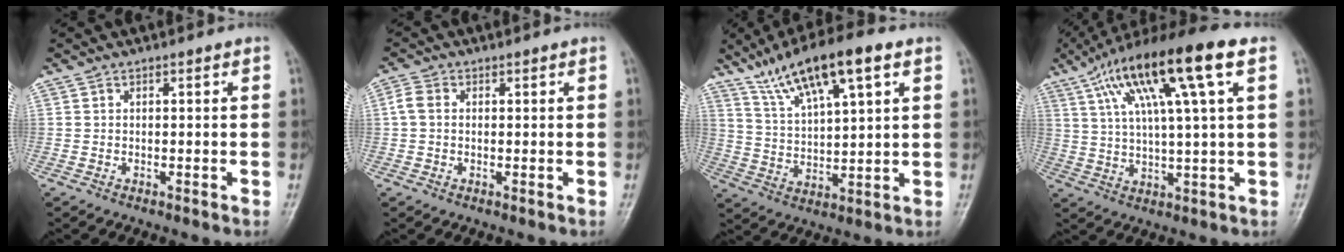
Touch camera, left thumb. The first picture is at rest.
{"total": 2.9, "force": [0.4, 2.1, 1.9], "torque": [-0.041, 0.008, 0.005]}
{"total": 14.9, "force": [8.6, 4.0, 11.5], "torque": [-0.188, -0.014, 0.157]}
{"total": 18.6, "force": [7.8, 2.9, 16.7], "torque": [-0.297, 0.016, 0.130]}